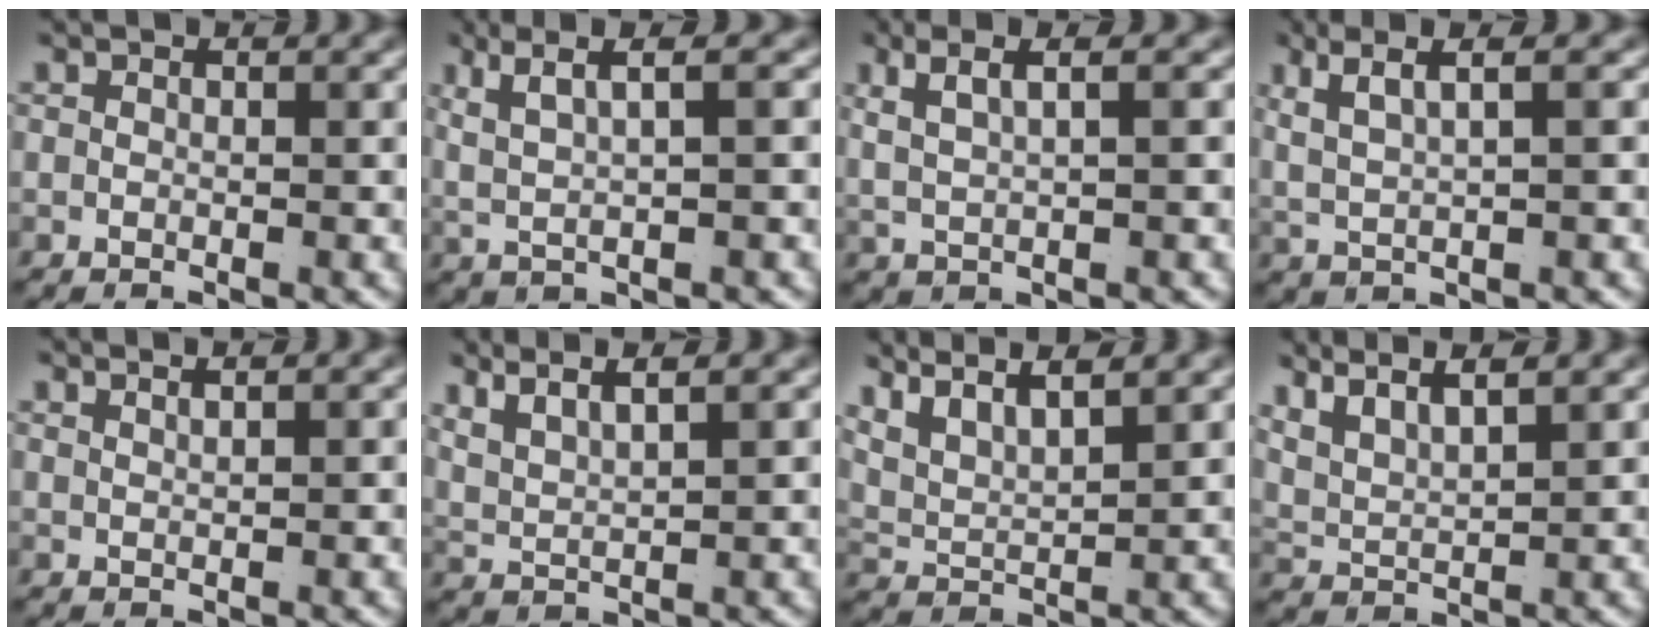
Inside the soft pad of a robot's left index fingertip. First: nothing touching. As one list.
[{"total": 5.9, "force": [2.3, 3.0, 4.5], "torque": [-0.082, 0.020, 0.034]}, {"total": 4.7, "force": [1.9, 2.4, 3.6], "torque": [-0.061, 0.020, 0.030]}, {"total": 5.3, "force": [2.2, 2.9, 3.9], "torque": [-0.074, 0.018, 0.034]}, {"total": 1.6, "force": [1.3, -0.7, 0.5], "torque": [-0.006, -0.002, 0.029]}, {"total": 5.6, "force": [3.1, 3.1, 3.4], "torque": [-0.074, 0.007, 0.052]}, {"total": 7.7, "force": [4.1, 5.2, 3.9], "torque": [-0.086, 0.012, 0.053]}, {"total": 7.0, "force": [3.7, 4.7, 3.7], "torque": [-0.082, 0.011, 0.051]}]